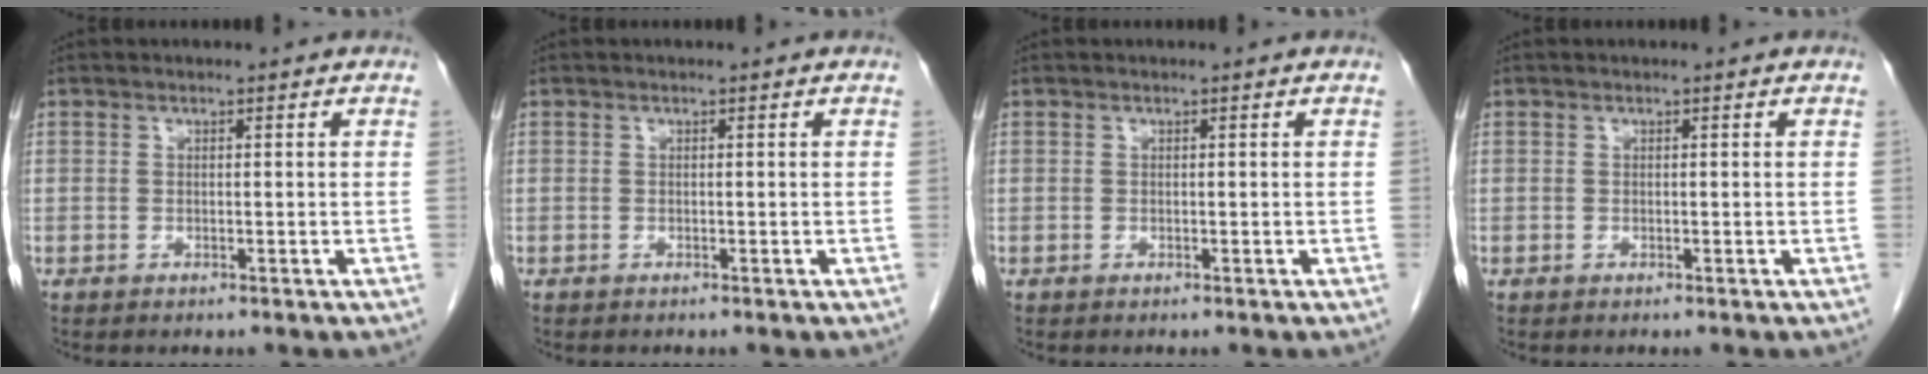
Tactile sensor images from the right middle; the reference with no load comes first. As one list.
[{"total": 0.0}, {"total": 0.0}, {"total": 0.0}]